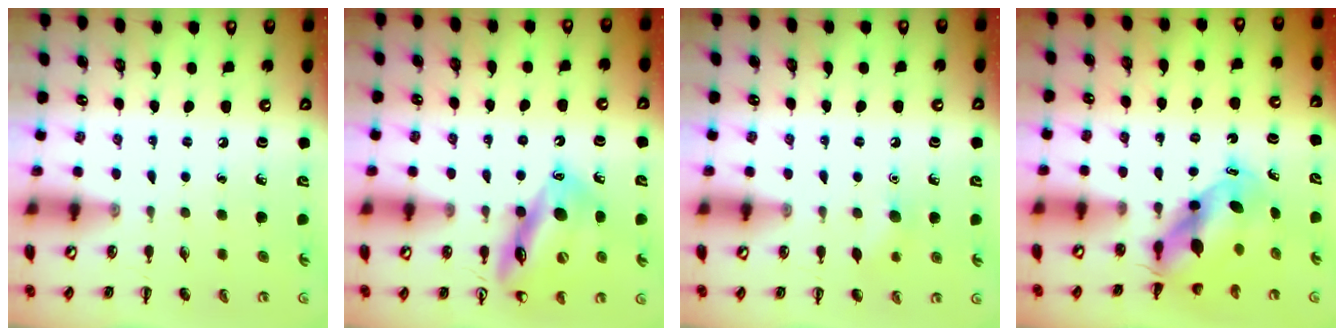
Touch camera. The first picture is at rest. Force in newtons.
{"total": 15.0, "press": 14.8, "slide": 2.4}
{"total": 7.0, "press": 6.7, "slide": 1.9}
{"total": 6.4, "press": 6.2, "slide": 1.7}